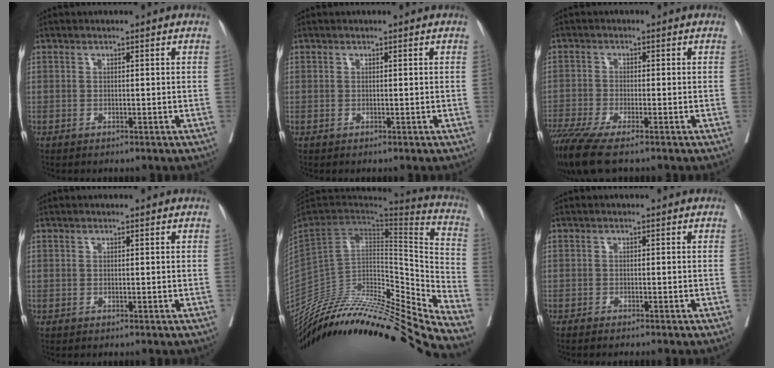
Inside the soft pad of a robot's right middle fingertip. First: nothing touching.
{"total": 0.0}
{"total": 7.8, "force": [-5.8, 0.9, 5.1], "torque": [-0.091, -0.021, -0.105]}
{"total": 0.0}
{"total": 34.2, "force": [-29.7, 1.9, 16.9], "torque": [-0.217, -0.044, -0.456]}
{"total": 3.2, "force": [-2.8, 0.0, 1.6], "torque": [-0.021, -0.003, -0.036]}